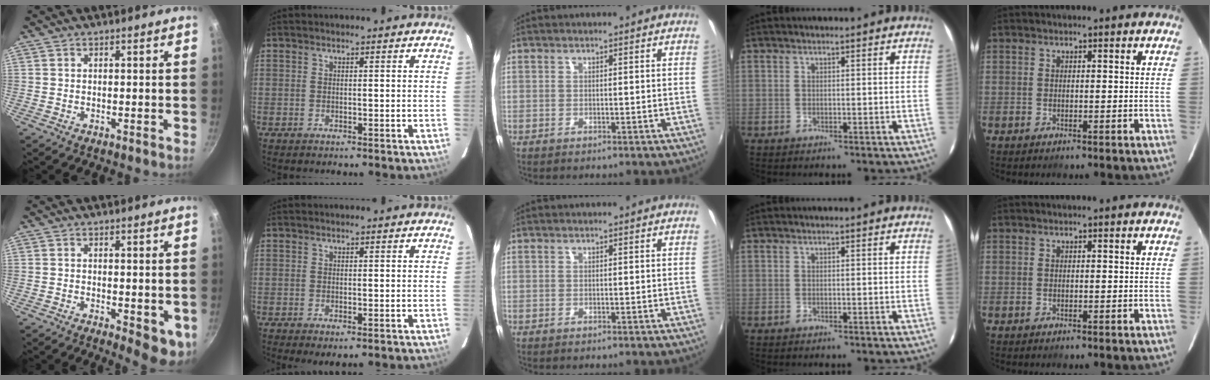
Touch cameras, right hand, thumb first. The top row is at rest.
{"thumb": {"total": 3.8, "force": [-1.3, 1.2, 3.4], "torque": [-0.051, -0.009, -0.018]}, "index": {"total": 1.4, "force": [0.0, 0.7, 1.2], "torque": [-0.024, -0.005, -0.001]}}